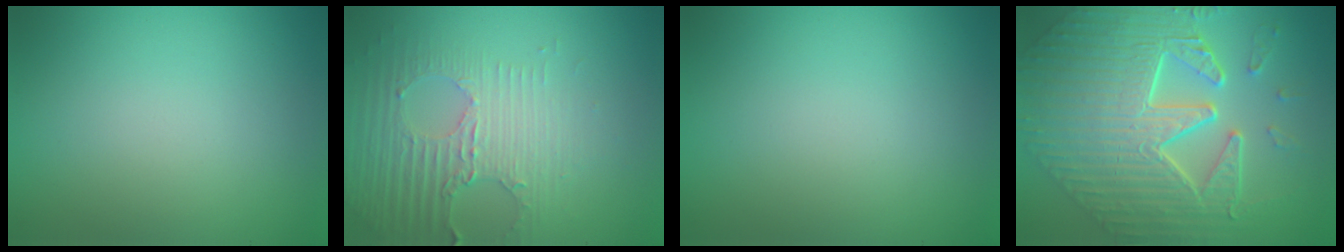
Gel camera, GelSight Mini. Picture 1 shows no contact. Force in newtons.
{"total": 3.5, "press": 3.4, "slide": 0.8}
{"total": 0.0}
{"total": 10.4, "press": 7.4, "slide": 7.3}